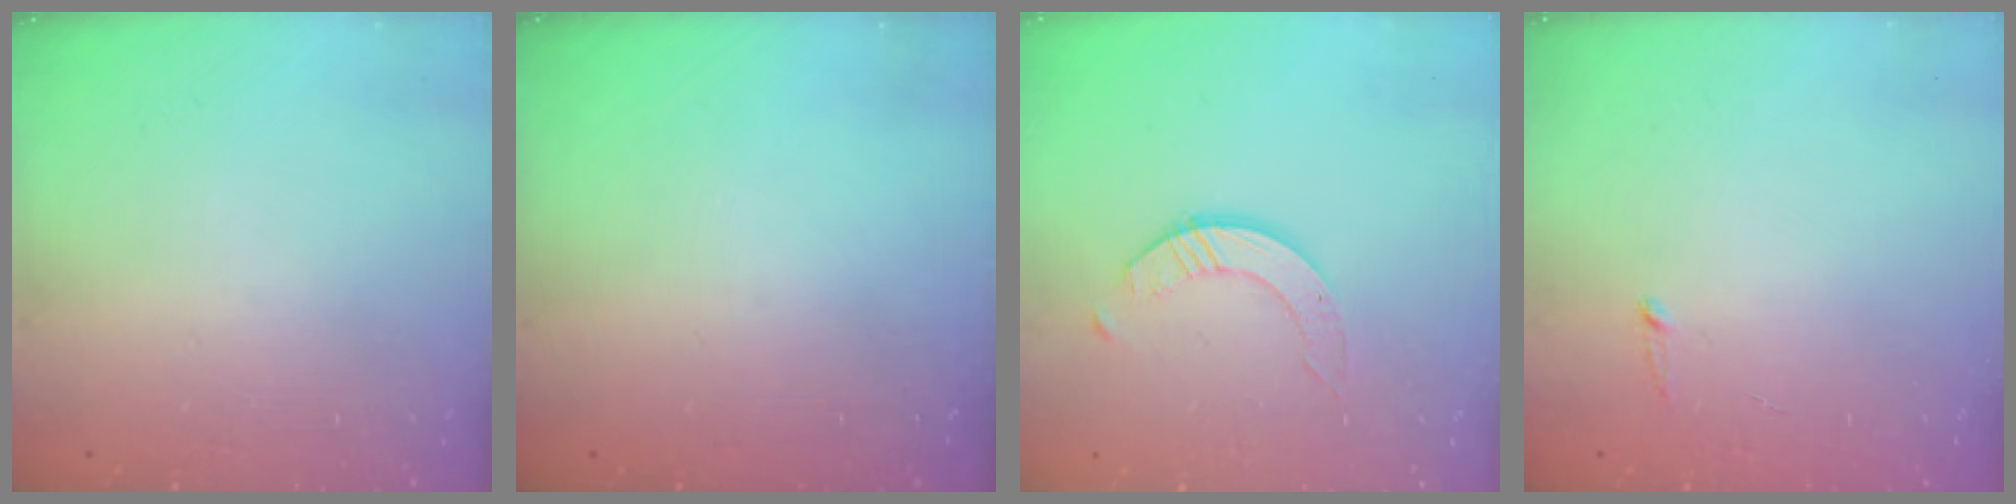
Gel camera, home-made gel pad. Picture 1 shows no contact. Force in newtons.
{"total": 0.0}
{"total": 2.5, "press": 2.5, "slide": 0.3}
{"total": 2.5, "press": 2.5, "slide": 0.2}